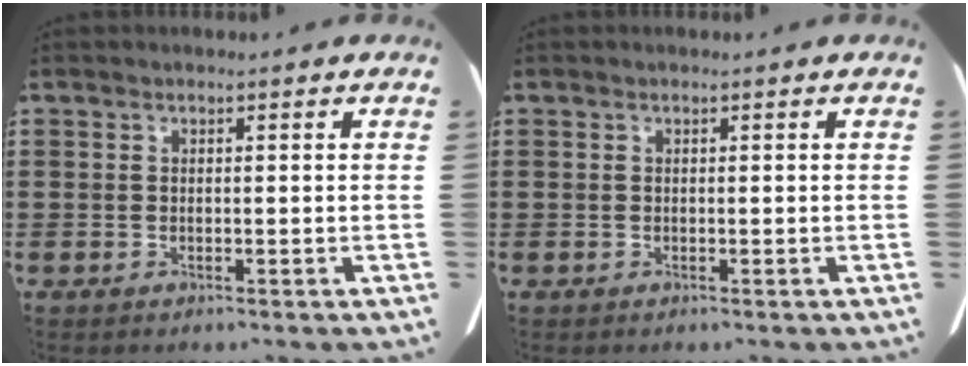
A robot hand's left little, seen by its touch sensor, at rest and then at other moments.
{"total": 0.0}